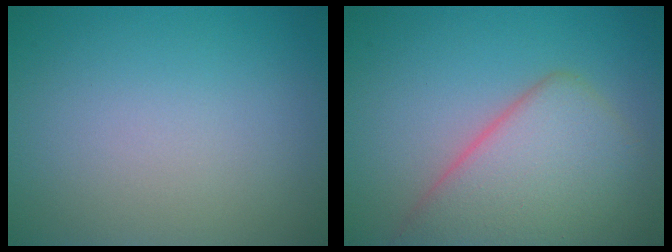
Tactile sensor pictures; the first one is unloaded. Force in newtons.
{"total": 7.6, "press": 7.6, "slide": 0.6}